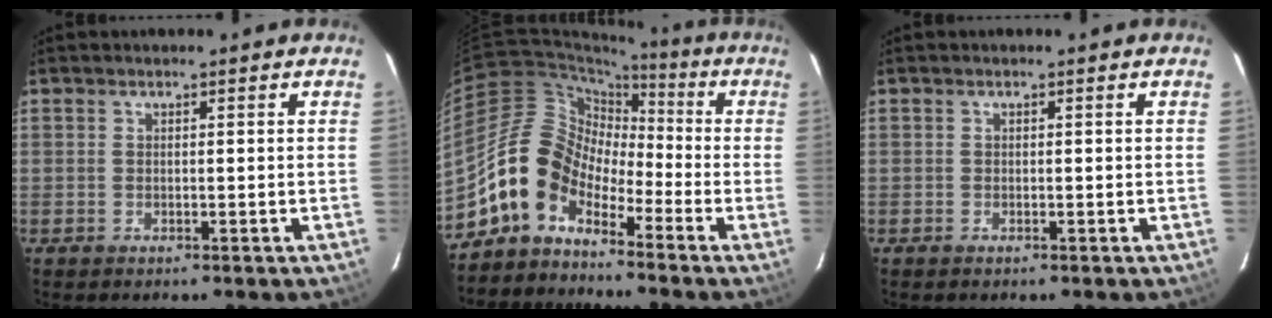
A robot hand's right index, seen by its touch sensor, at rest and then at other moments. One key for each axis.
{"total": 10.0, "fx": -6.1, "fy": 6.6, "fz": 4.5, "tx": -0.079, "ty": 0.030, "tz": -0.131}
{"total": 0.0}